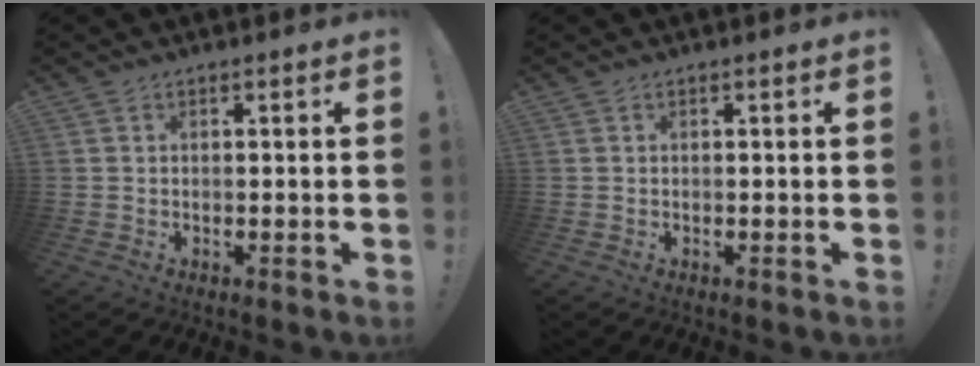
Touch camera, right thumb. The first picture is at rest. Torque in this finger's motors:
{"motor_torque": [0.00, 0.00, 0.00, 0.00, 0.00]}